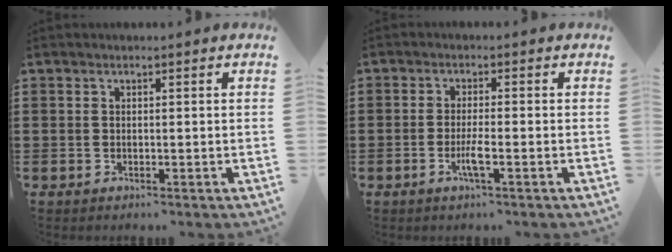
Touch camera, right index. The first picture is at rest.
{"total": 3.1, "force": [-1.3, 0.1, 2.7], "torque": [-0.060, -0.008, -0.029]}